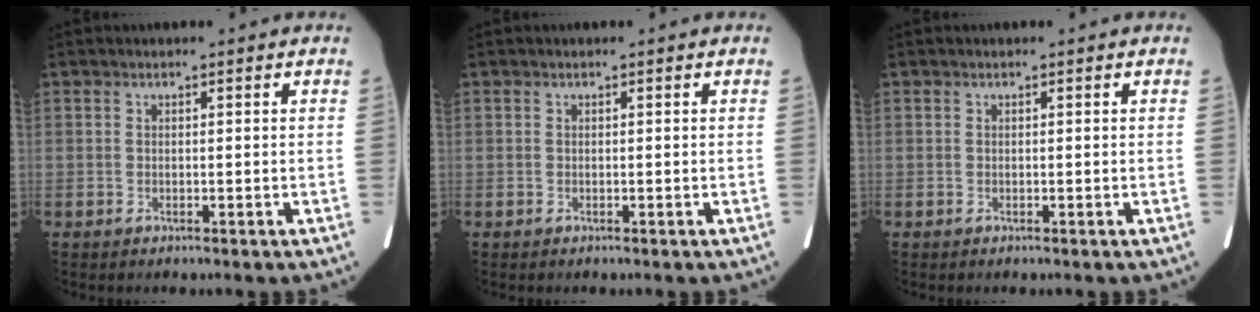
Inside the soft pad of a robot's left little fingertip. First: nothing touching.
{"total": 0.0}
{"total": 0.0}